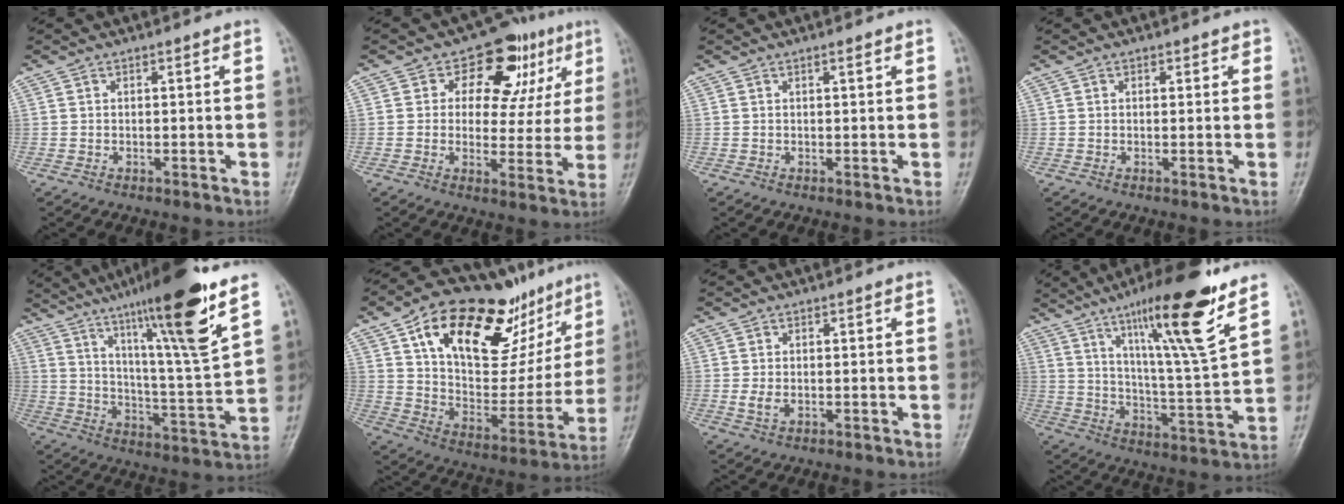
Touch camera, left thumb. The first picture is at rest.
{"total": 13.9, "force": [5.9, 9.2, 8.6], "torque": [-0.049, -0.005, 0.077]}
{"total": 0.7, "force": [0.4, 0.1, 0.5], "torque": [-0.007, -0.001, 0.006]}
{"total": 1.2, "force": [0.6, 0.9, 0.5], "torque": [0.005, -0.001, 0.003]}
{"total": 20.9, "force": [12.9, 1.2, 16.4], "torque": [-0.243, -0.058, 0.208]}
{"total": 30.3, "force": [16.2, 15.6, 20.3], "torque": [-0.263, -0.013, 0.264]}
{"total": 2.2, "force": [-0.2, 1.4, 1.6], "torque": [-0.035, -0.005, -0.004]}
{"total": 19.6, "force": [11.7, 2.1, 15.5], "torque": [-0.234, -0.058, 0.191]}